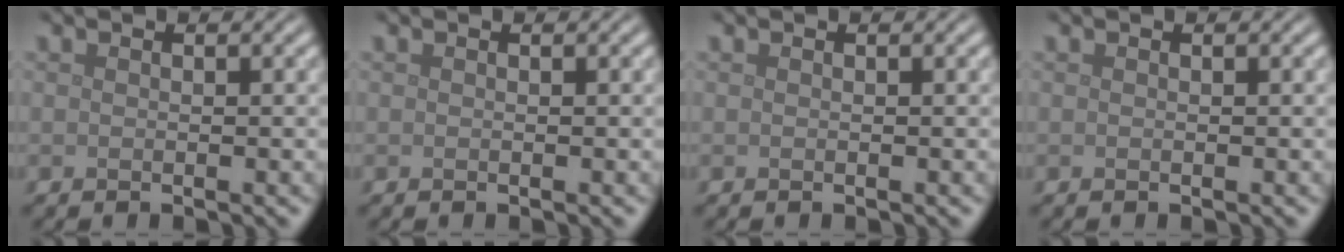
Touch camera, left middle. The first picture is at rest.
{"total": 0.0}
{"total": 0.0}
{"total": 0.0}